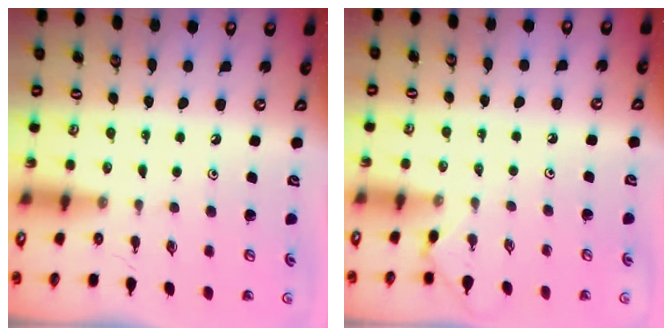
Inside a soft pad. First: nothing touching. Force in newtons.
{"total": 2.1, "press": 2.0, "slide": 0.5}